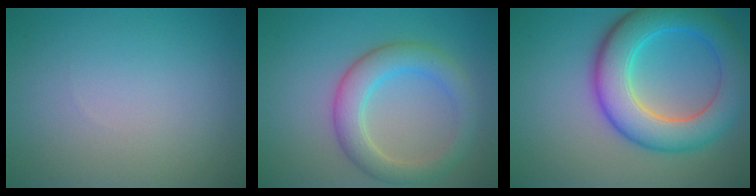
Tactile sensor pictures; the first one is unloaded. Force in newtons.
{"total": 4.6, "press": 4.6, "slide": 0.1}
{"total": 8.7, "press": 8.7, "slide": 0.4}